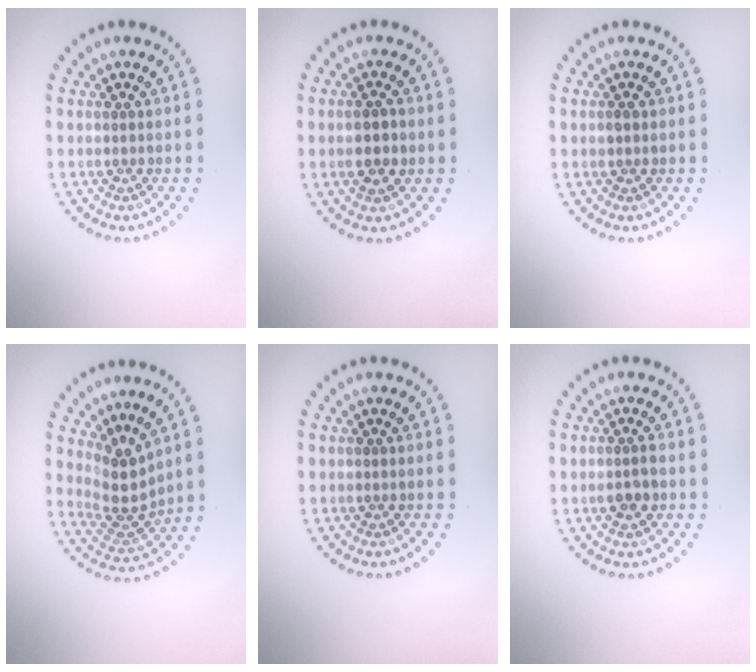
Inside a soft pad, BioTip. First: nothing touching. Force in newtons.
{"total": 2.4, "press": 2.4, "slide": 0.2}
{"total": 0.7, "press": 0.7, "slide": 0.1}
{"total": 3.5, "press": 2.4, "slide": 2.5}
{"total": 0.0}
{"total": 1.7, "press": 1.6, "slide": 0.6}